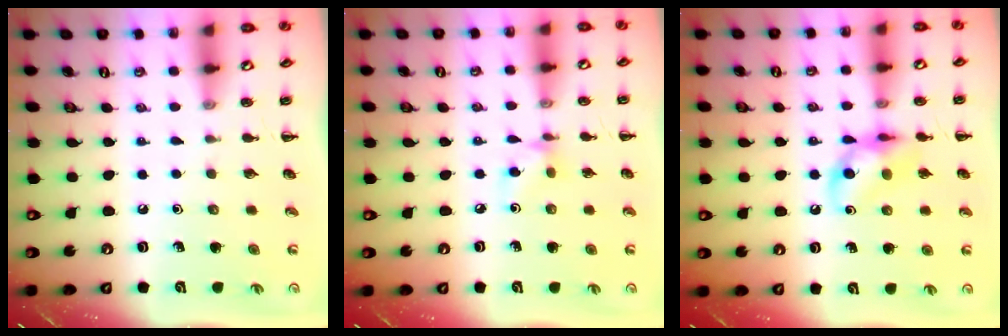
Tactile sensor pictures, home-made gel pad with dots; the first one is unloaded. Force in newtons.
{"total": 4.4, "press": 4.3, "slide": 0.9}
{"total": 11.8, "press": 11.7, "slide": 1.5}